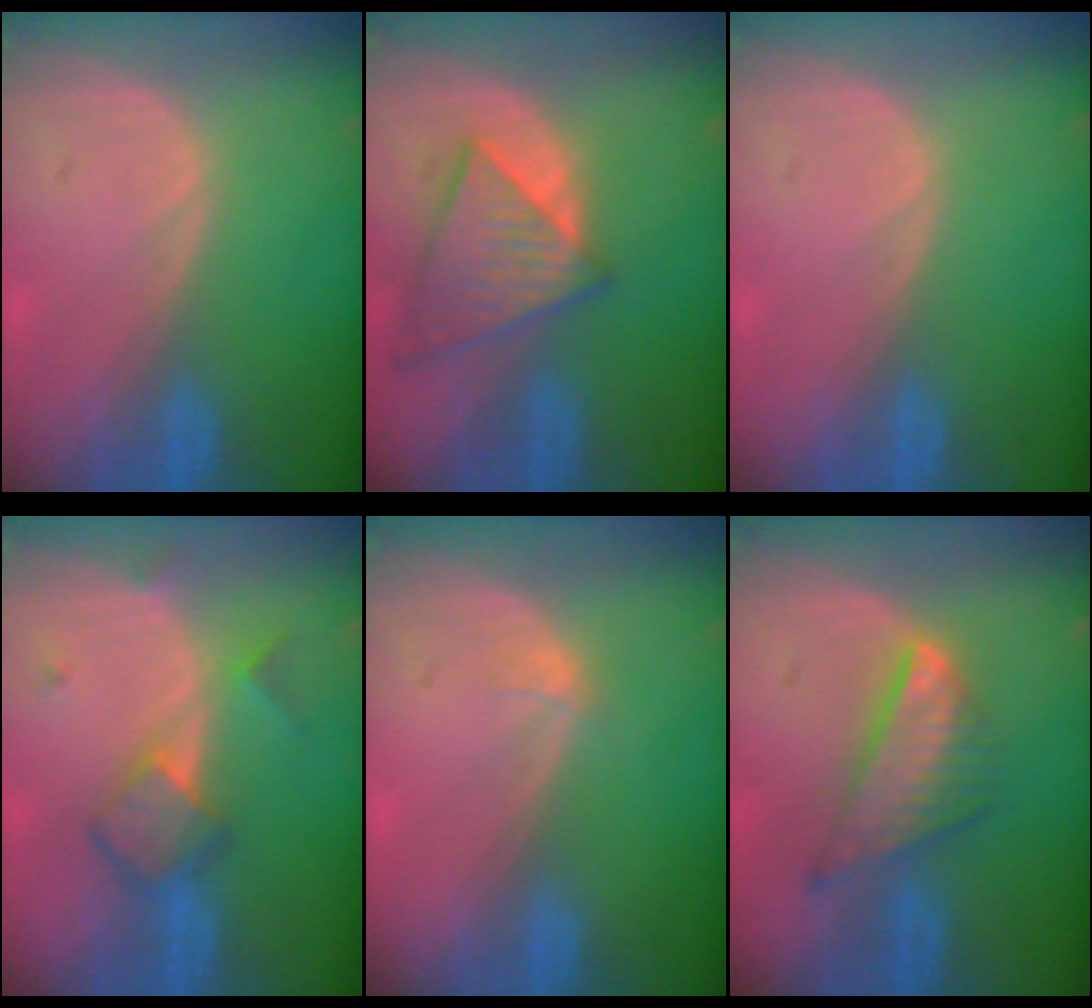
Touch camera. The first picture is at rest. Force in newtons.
{"total": 8.0, "press": 7.2, "slide": 3.5}
{"total": 0.0}
{"total": 5.1, "press": 5.1, "slide": 0.6}
{"total": 0.7, "press": 0.7, "slide": 0.1}
{"total": 7.4, "press": 6.5, "slide": 3.5}